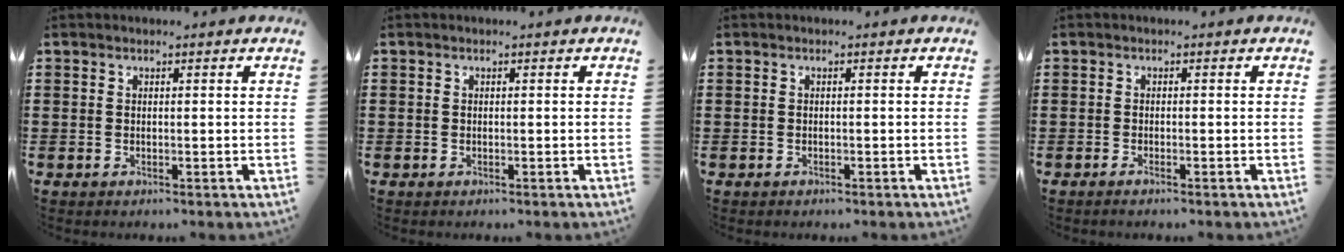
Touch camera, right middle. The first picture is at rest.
{"total": 0.7, "force": [-0.3, 0.6, 0.0], "torque": [0.000, 0.006, -0.007]}
{"total": 0.6, "force": [-0.5, 0.3, 0.0], "torque": [-0.001, 0.003, -0.011]}
{"total": 0.7, "force": [-0.4, -0.1, 0.5], "torque": [-0.011, -0.006, -0.007]}